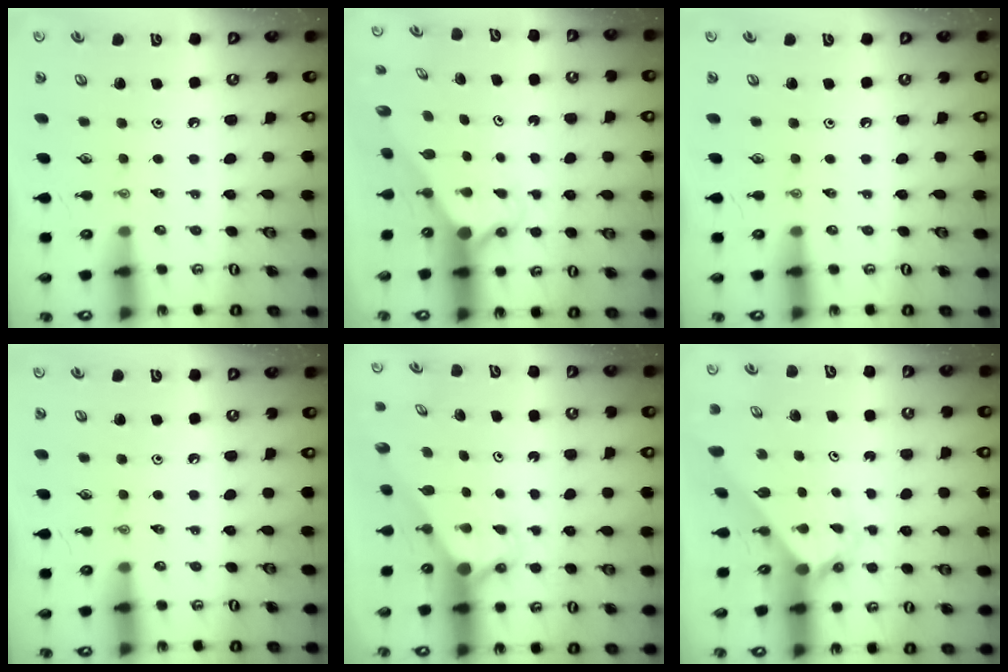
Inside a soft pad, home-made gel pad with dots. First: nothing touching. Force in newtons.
{"total": 2.5, "press": 2.5, "slide": 0.2}
{"total": 0.0}
{"total": 0.0}
{"total": 2.7, "press": 2.7, "slide": 0.0}
{"total": 2.3, "press": 2.3, "slide": 0.2}